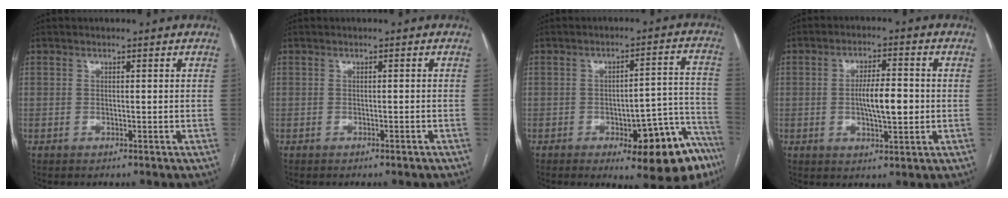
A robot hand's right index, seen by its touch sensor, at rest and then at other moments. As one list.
[{"total": 1.0, "force": [-0.8, 0.1, 0.6], "torque": [-0.015, -0.002, -0.008]}, {"total": 15.6, "force": [-9.4, 4.8, 11.5], "torque": [-0.059, 0.052, -0.117]}, {"total": 6.9, "force": [-0.5, 1.8, 6.7], "torque": [-0.118, 0.005, -0.007]}]